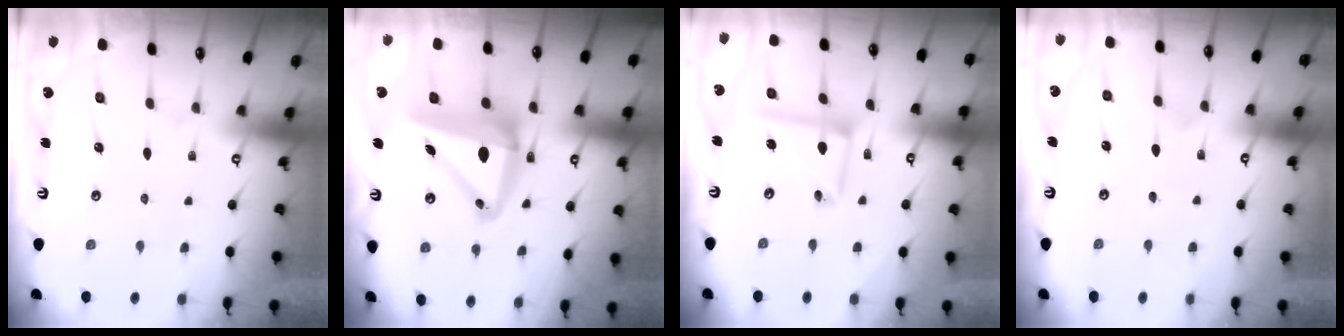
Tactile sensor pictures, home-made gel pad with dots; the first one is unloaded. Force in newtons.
{"total": 14.0, "press": 13.6, "slide": 3.3}
{"total": 11.6, "press": 11.5, "slide": 1.2}
{"total": 3.0, "press": 3.0, "slide": 0.3}